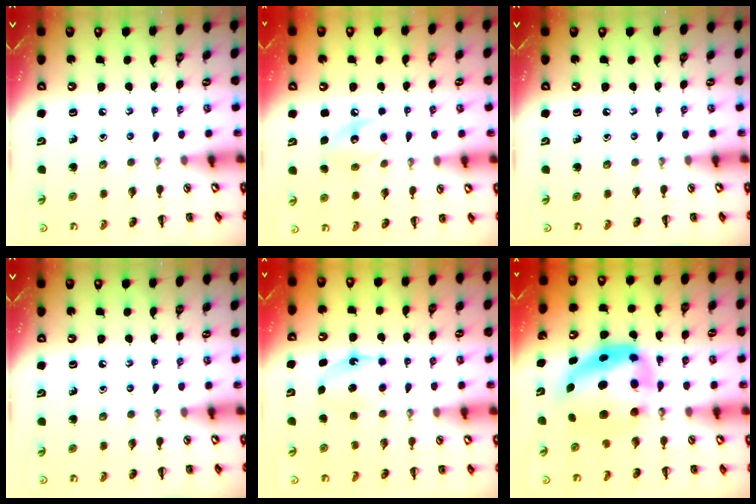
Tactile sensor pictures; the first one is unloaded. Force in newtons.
{"total": 8.9, "press": 8.9, "slide": 1.0}
{"total": 0.0}
{"total": 0.0}
{"total": 5.5, "press": 5.4, "slide": 1.3}
{"total": 8.6, "press": 8.2, "slide": 2.5}